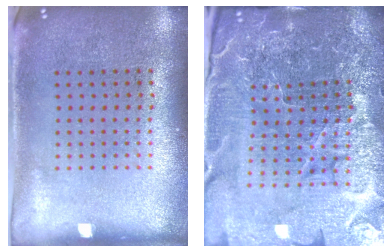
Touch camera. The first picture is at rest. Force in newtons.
{"total": 6.2, "press": 5.6, "slide": 2.8}